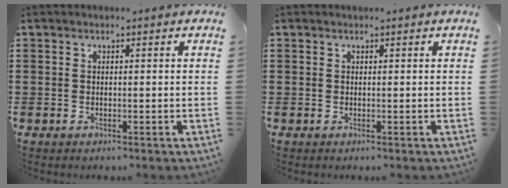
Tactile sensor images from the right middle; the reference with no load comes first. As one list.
[{"total": 0.0}]